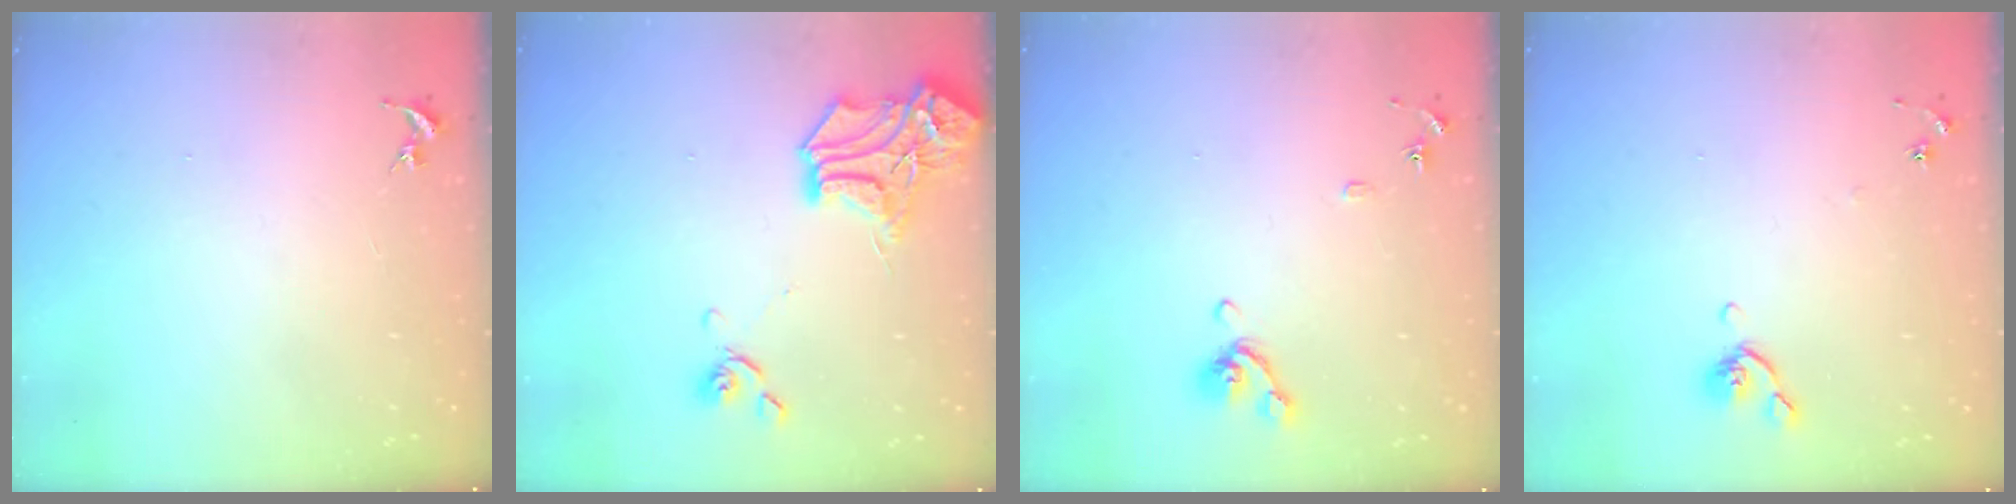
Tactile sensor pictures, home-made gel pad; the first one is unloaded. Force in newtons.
{"total": 16.8, "press": 16.7, "slide": 1.5}
{"total": 8.5, "press": 8.4, "slide": 1.4}
{"total": 5.7, "press": 5.6, "slide": 1.1}